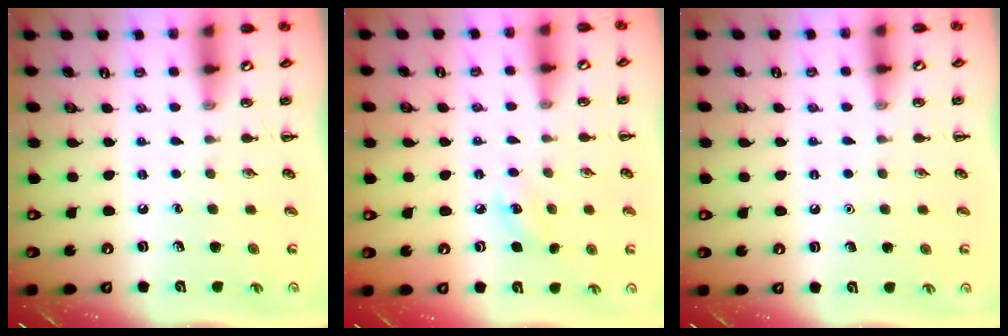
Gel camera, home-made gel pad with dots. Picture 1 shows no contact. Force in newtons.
{"total": 6.3, "press": 6.1, "slide": 1.6}
{"total": 1.5, "press": 1.5, "slide": 0.1}